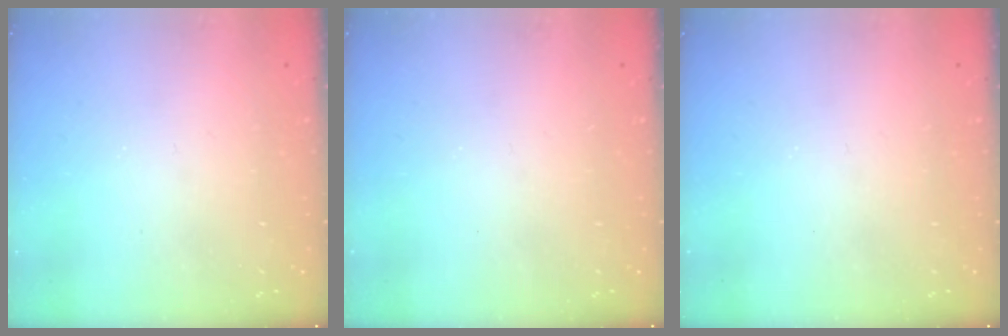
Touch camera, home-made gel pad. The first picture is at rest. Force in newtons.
{"total": 0.0}
{"total": 0.0}